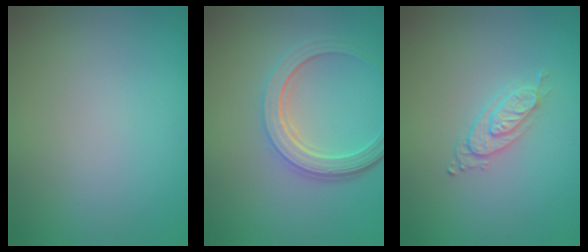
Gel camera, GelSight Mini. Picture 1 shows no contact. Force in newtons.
{"total": 4.7, "press": 3.5, "slide": 3.1}
{"total": 2.0, "press": 1.4, "slide": 1.4}